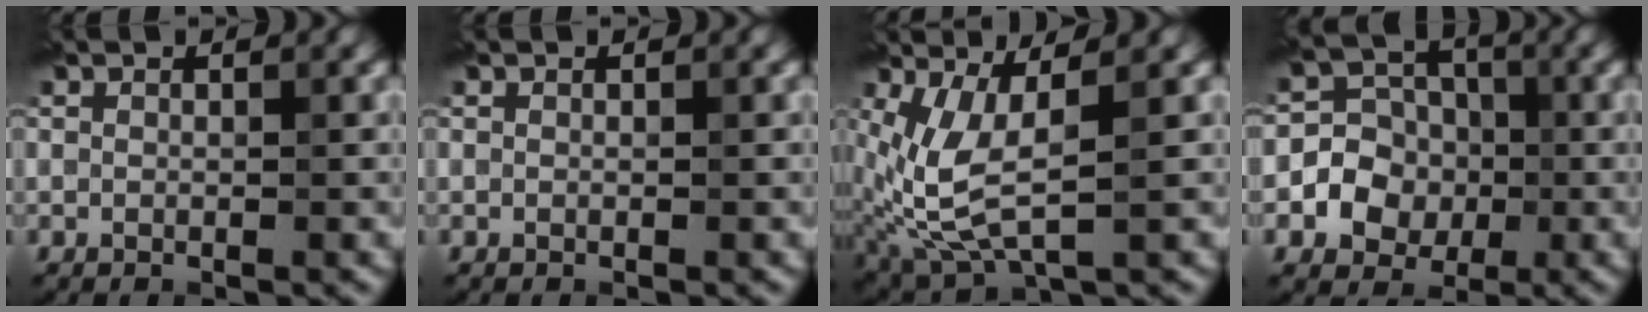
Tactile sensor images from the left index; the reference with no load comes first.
{"total": 0.0}
{"total": 5.8, "force": [0.2, 2.3, 5.4], "torque": [-0.140, -0.017, 0.016]}
{"total": 5.5, "force": [-1.1, 5.0, 2.1], "torque": [-0.007, 0.003, -0.042]}